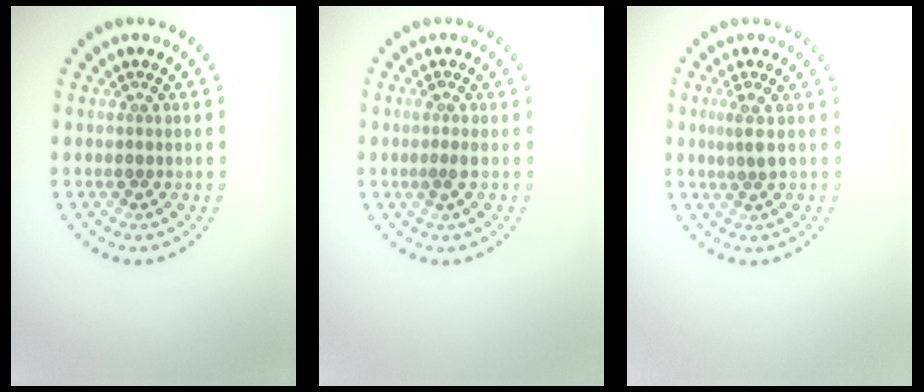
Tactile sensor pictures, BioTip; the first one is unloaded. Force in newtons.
{"total": 1.1, "press": 0.8, "slide": 0.6}
{"total": 1.8, "press": 1.2, "slide": 1.3}